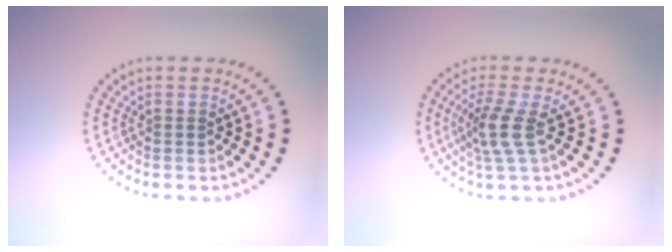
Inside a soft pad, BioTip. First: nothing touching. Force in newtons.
{"total": 2.9, "press": 2.2, "slide": 1.9}